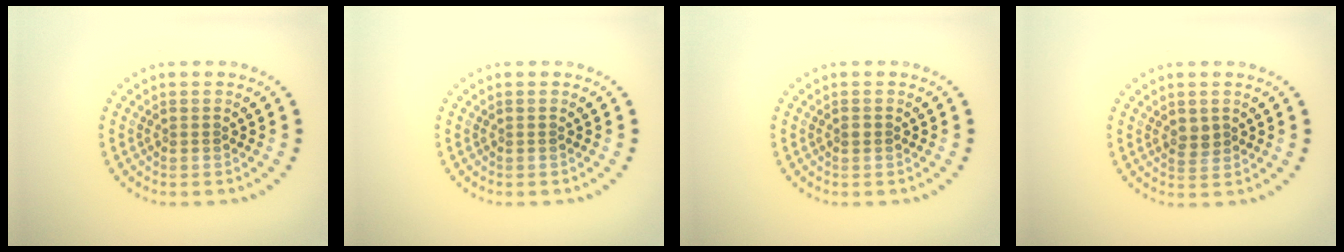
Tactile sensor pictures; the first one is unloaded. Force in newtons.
{"total": 0.0}
{"total": 0.6, "press": 0.6, "slide": 0.1}
{"total": 1.4, "press": 1.4, "slide": 0.4}